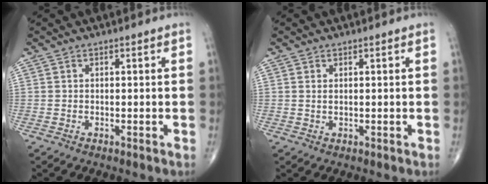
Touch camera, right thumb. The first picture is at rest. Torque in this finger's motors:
{"motor_torque": [-0.05, 0.08, -0.17, -0.14, 0.00]}